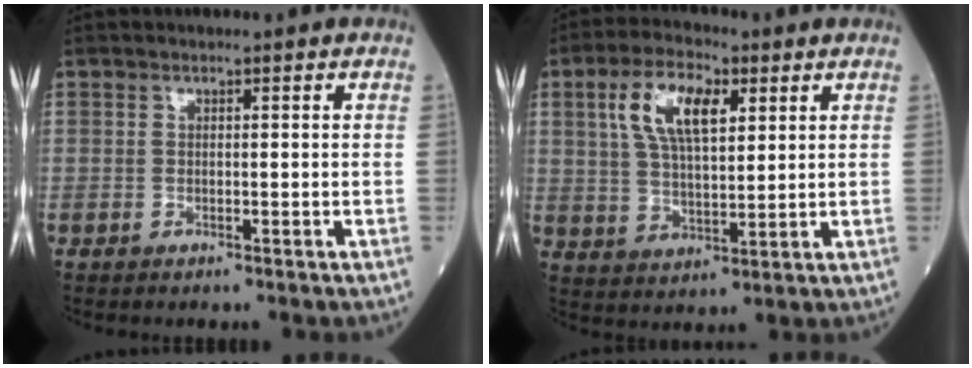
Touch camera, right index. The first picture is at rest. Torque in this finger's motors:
{"motor_torque": [0.83, 0.08, 0.40, 0.17]}